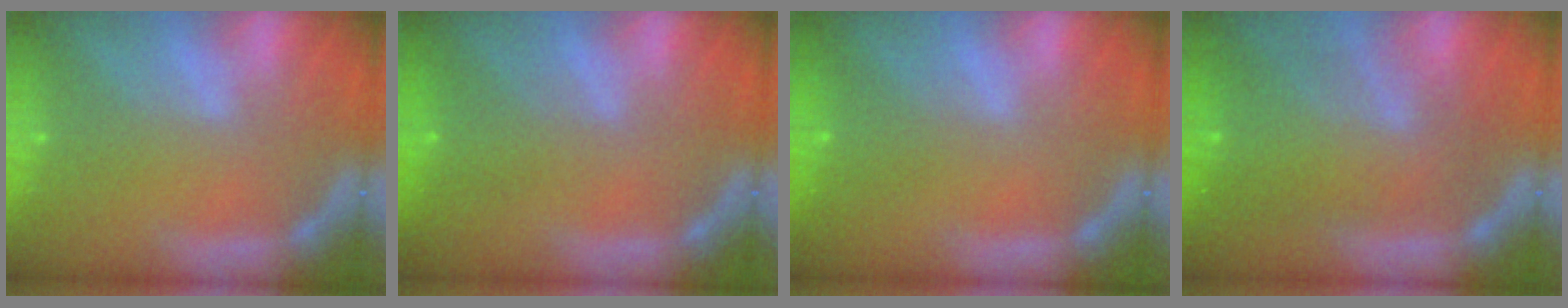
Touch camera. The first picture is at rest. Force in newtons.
{"total": 2.5}
{"total": 1.4}
{"total": 8.1}